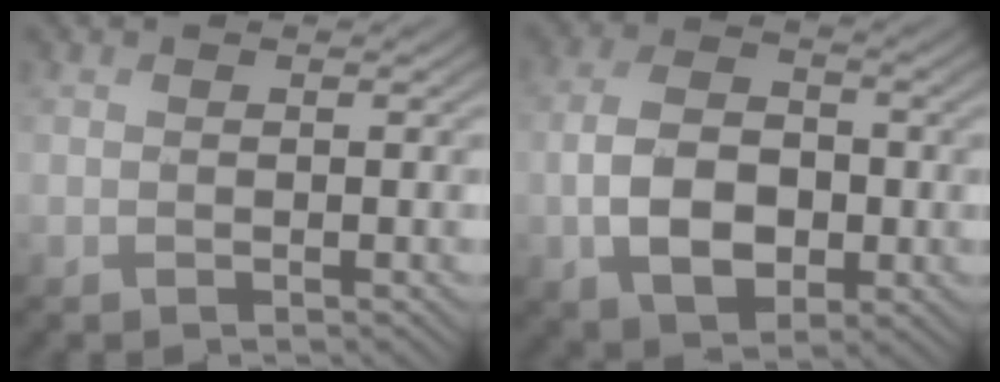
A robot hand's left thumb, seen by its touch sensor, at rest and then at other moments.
{"total": 8.4, "force": [-2.2, 5.6, 5.8], "torque": [-0.123, -0.008, -0.047]}